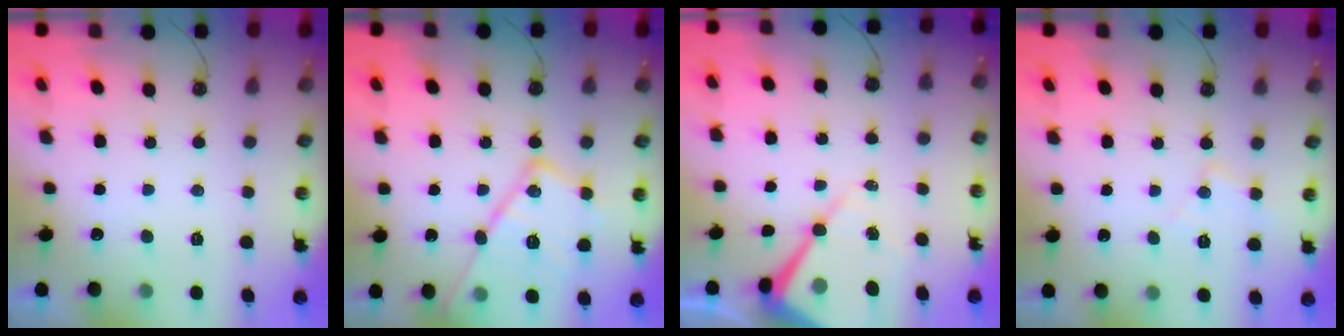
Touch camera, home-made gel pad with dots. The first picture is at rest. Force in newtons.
{"total": 19.7, "press": 19.6, "slide": 2.0}
{"total": 12.6, "press": 12.6, "slide": 1.3}
{"total": 6.5, "press": 6.5, "slide": 0.4}